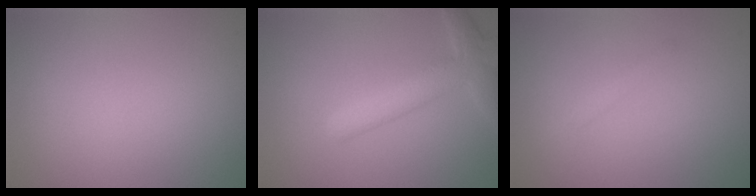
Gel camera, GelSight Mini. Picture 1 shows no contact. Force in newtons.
{"total": 3.7, "press": 3.7, "slide": 0.1}
{"total": 0.8, "press": 0.8, "slide": 0.1}